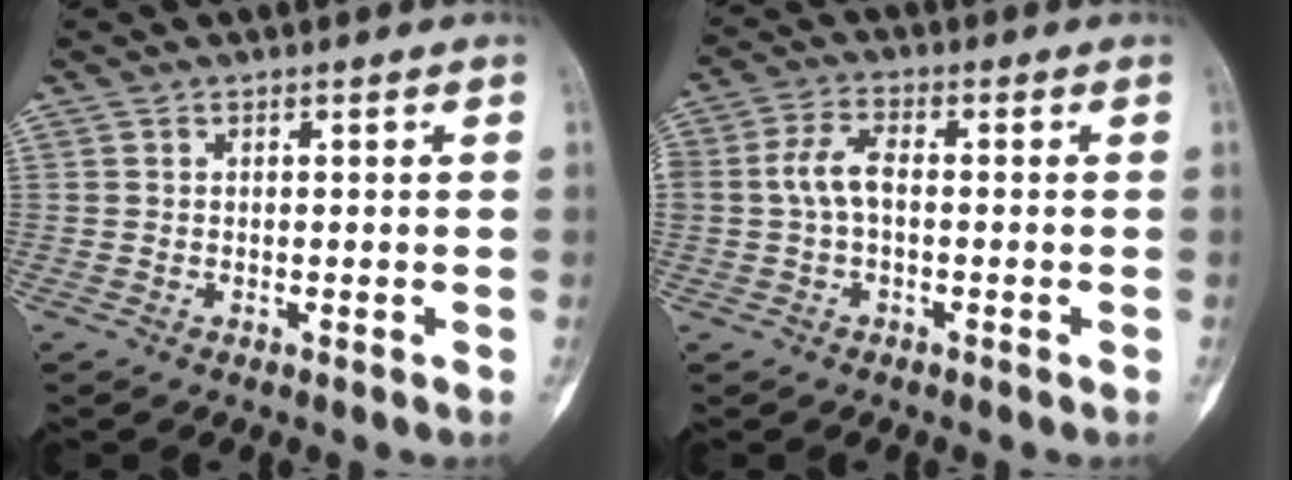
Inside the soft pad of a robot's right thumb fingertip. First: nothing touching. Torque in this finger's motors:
{"motor_torque": [0.18, 0.19, 1.05, -0.07, 0.05]}